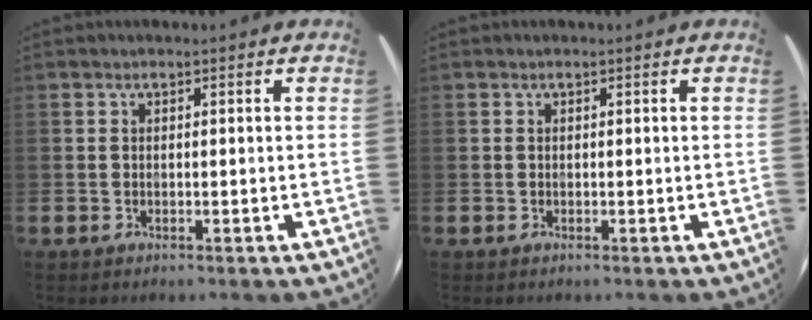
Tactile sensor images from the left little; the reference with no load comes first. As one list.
[{"total": 0.0}]